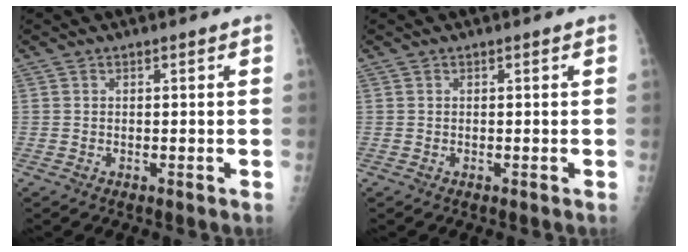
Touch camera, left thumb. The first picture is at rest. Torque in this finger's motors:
{"motor_torque": [0.07, 0.07, 0.02, -0.02, 0.07]}